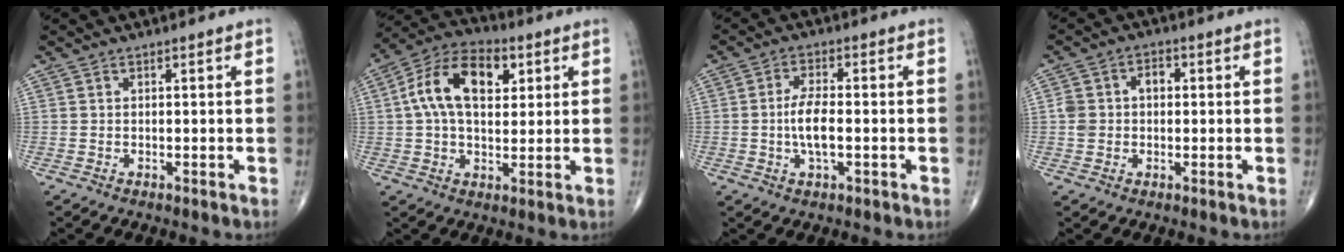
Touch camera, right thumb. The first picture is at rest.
{"total": 14.5, "force": [3.7, 8.6, 11.1], "torque": [-0.182, 0.014, 0.056]}
{"total": 6.0, "force": [-0.9, 2.3, 5.4], "torque": [-0.107, 0.007, -0.020]}
{"total": 5.2, "force": [0.3, 4.1, 3.2], "torque": [-0.051, 0.021, 0.004]}